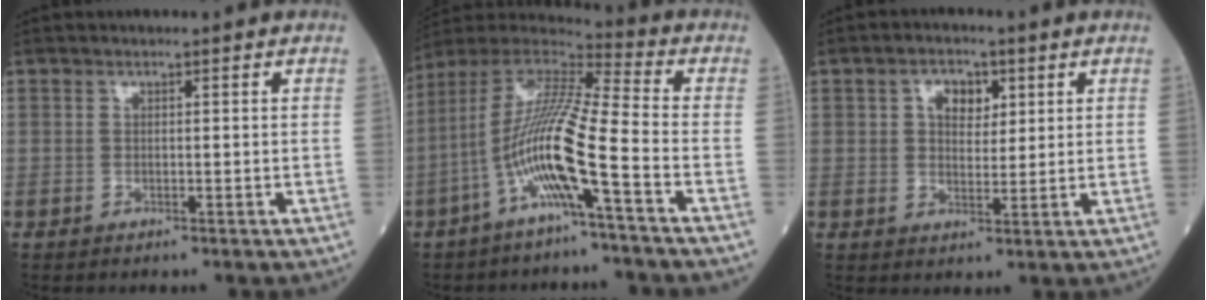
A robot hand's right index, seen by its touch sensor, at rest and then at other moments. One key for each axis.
{"total": 13.6, "fx": -5.0, "fy": 0.0, "fz": 12.6, "tx": -0.257, "ty": 0.007, "tz": -0.106}
{"total": 4.7, "fx": 1.8, "fy": 2.9, "fz": 3.1, "tx": -0.051, "ty": 0.011, "tz": 0.030}